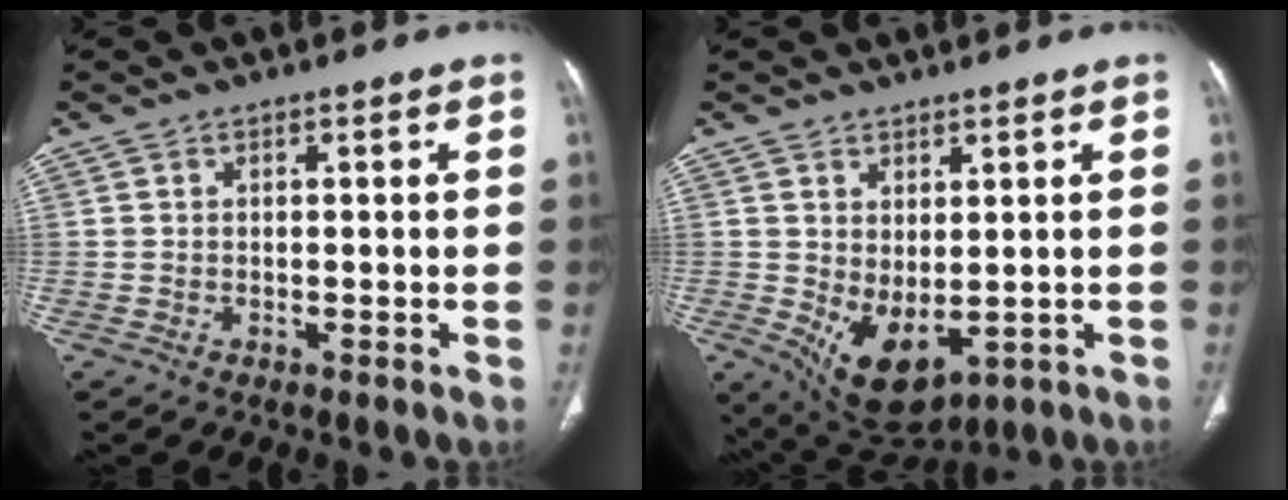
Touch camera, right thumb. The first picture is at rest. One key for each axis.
{"total": 8.7, "fx": -0.7, "fy": 4.9, "fz": 7.2, "tx": -0.110, "ty": -0.011, "tz": 0.017}